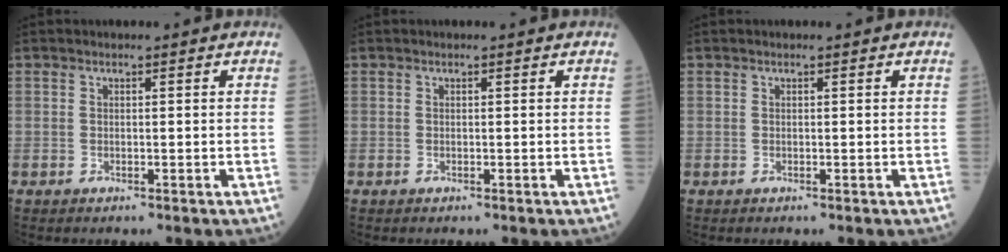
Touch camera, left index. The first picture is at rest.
{"total": 0.0}
{"total": 0.0}